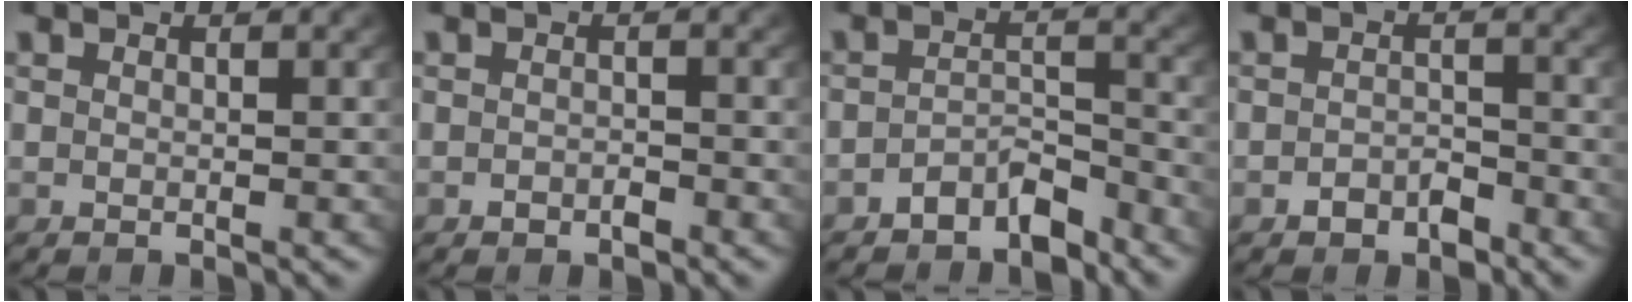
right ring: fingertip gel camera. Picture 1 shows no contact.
{"total": 0.9, "force": [-0.8, 0.3, 0.2], "torque": [-0.007, -0.008, -0.007]}
{"total": 4.2, "force": [-3.5, 1.7, 1.5], "torque": [-0.013, -0.005, -0.059]}
{"total": 2.1, "force": [-1.6, 1.0, 0.7], "torque": [-0.006, -0.006, -0.023]}